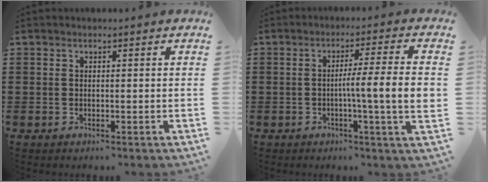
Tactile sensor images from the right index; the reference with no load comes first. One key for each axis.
{"total": 7.6, "fx": -0.7, "fy": -0.4, "fz": 7.6, "tx": -0.140, "ty": -0.010, "tz": -0.018}